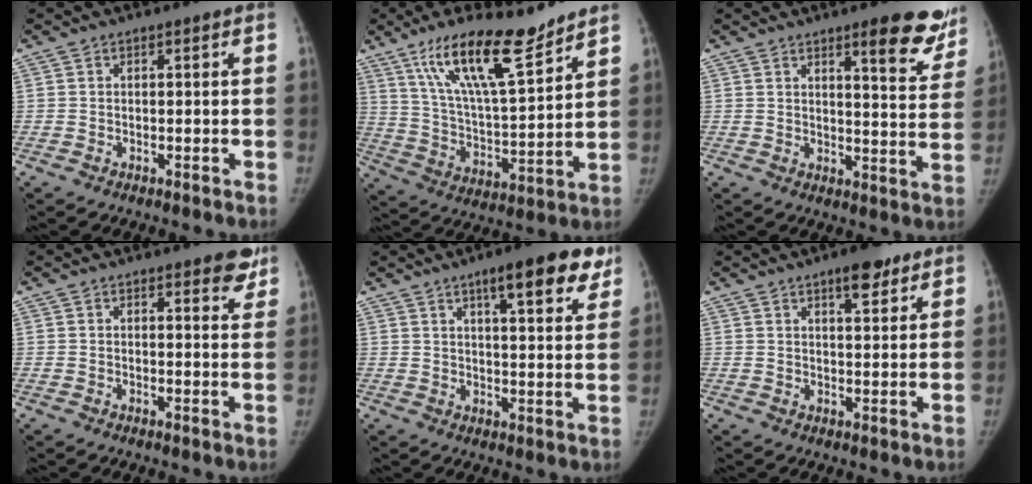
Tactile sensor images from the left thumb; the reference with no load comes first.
{"total": 17.6, "force": [12.4, 3.8, 11.9], "torque": [-0.186, -0.068, 0.226]}
{"total": 11.6, "force": [8.1, 2.9, 7.8], "torque": [-0.057, -0.051, 0.096]}
{"total": 4.6, "force": [3.4, 1.8, 2.5], "torque": [-0.001, -0.018, 0.036]}
{"total": 12.5, "force": [7.7, 3.4, 9.3], "torque": [-0.096, -0.029, 0.103]}
{"total": 6.6, "force": [4.4, 2.3, 4.4], "torque": [-0.047, -0.023, 0.060]}